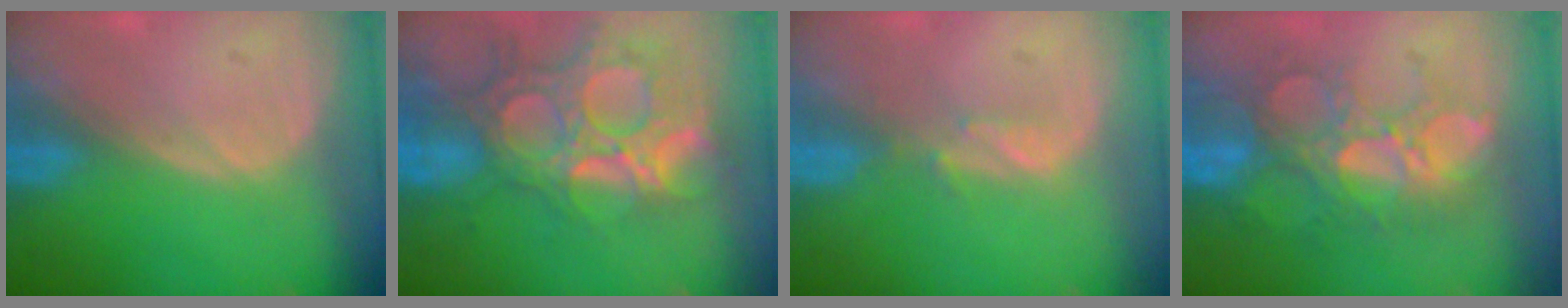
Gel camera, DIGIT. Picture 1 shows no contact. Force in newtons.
{"total": 14.0, "press": 11.8, "slide": 7.5}
{"total": 1.5, "press": 1.4, "slide": 0.2}
{"total": 11.1, "press": 9.6, "slide": 5.5}